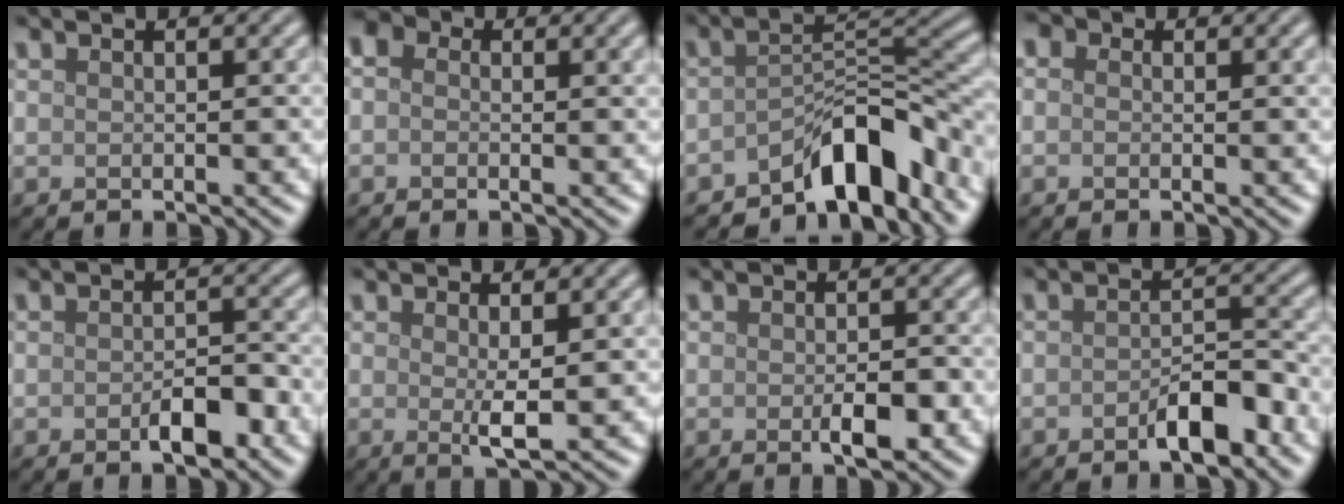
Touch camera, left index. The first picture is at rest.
{"total": 3.2, "force": [0.8, 2.4, 2.0], "torque": [-0.028, 0.012, -0.017]}
{"total": 6.8, "force": [-4.8, 2.5, 4.1], "torque": [-0.043, 0.011, -0.086]}
{"total": 2.5, "force": [0.9, 1.8, 1.5], "torque": [-0.010, 0.008, -0.017]}
{"total": 2.8, "force": [-1.3, 1.2, 2.2], "torque": [-0.031, 0.001, -0.020]}
{"total": 2.1, "force": [0.3, 0.3, 2.1], "torque": [-0.040, -0.009, 0.007]}
{"total": 2.4, "force": [-0.8, 0.9, 2.1], "torque": [-0.030, -0.003, -0.010]}
{"total": 3.4, "force": [-2.0, 1.2, 2.5], "torque": [-0.033, 0.009, -0.034]}